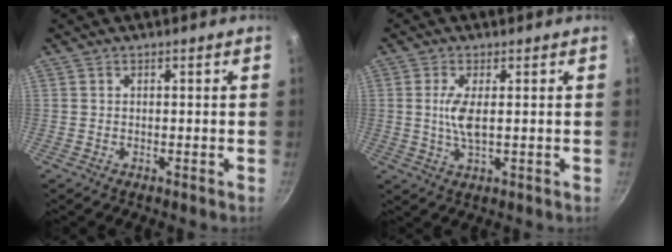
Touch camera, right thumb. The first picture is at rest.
{"total": 5.0, "force": [0.5, 1.6, 4.7], "torque": [-0.104, -0.003, 0.011]}